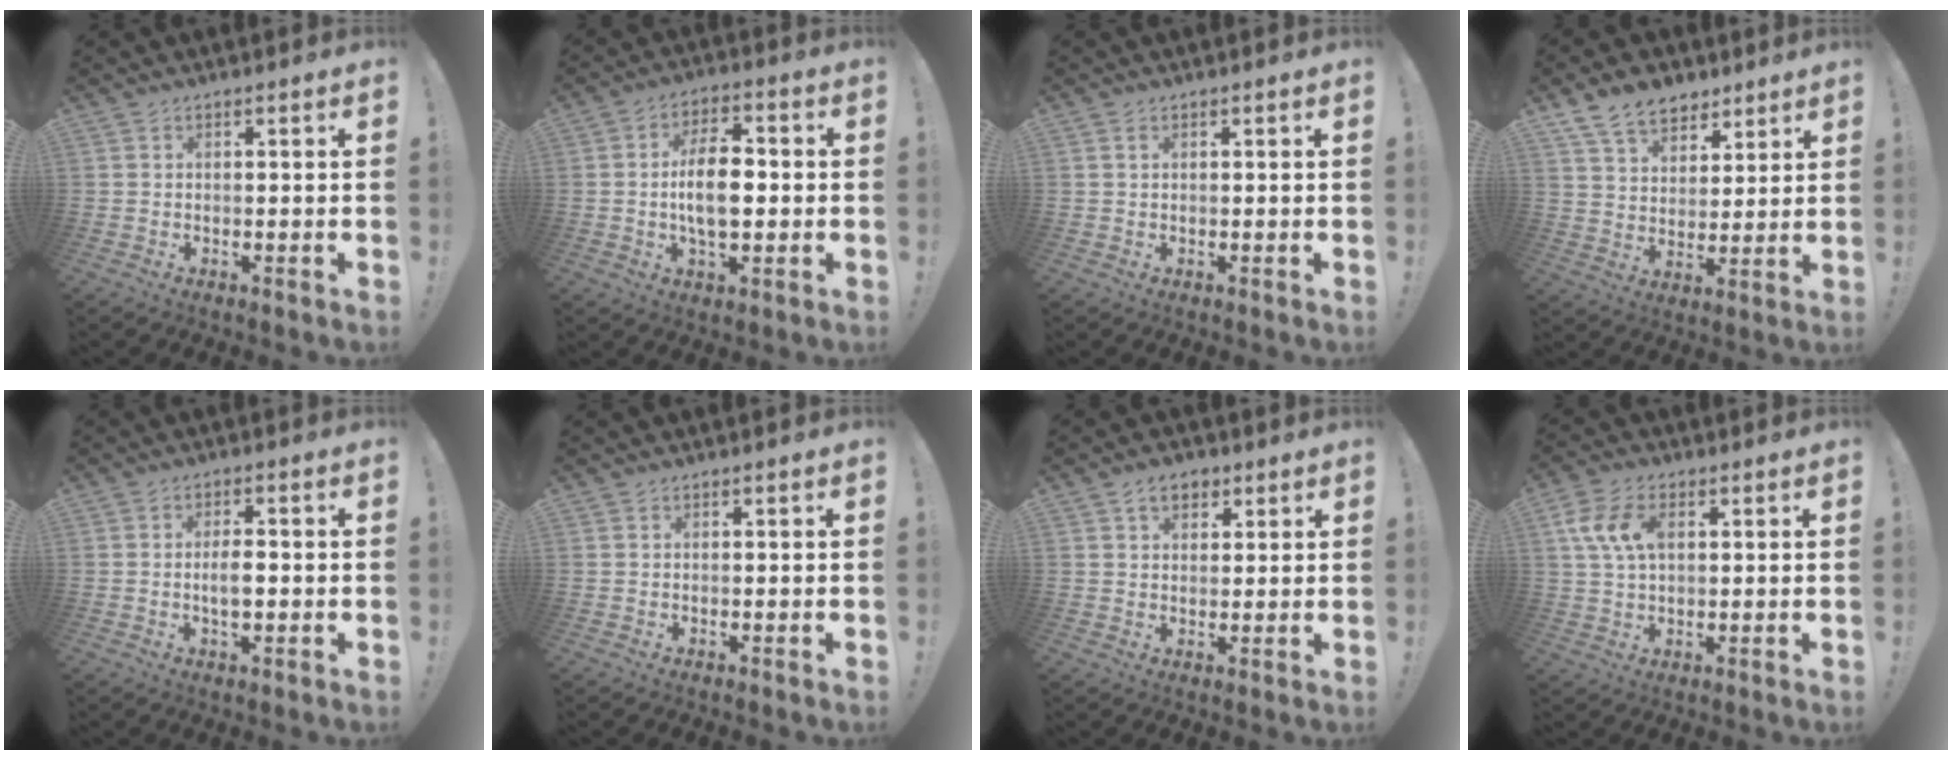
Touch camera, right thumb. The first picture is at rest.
{"total": 11.8, "force": [-1.1, 6.1, 10.0], "torque": [-0.178, 0.007, -0.023]}
{"total": 0.7, "force": [0.3, 0.4, 0.5], "torque": [-0.018, 0.004, 0.007]}
{"total": 11.8, "force": [7.9, 7.4, 4.4], "torque": [-0.084, -0.041, 0.157]}
{"total": 4.6, "force": [-0.8, 2.0, 4.1], "torque": [-0.067, 0.002, -0.019]}
{"total": 0.0}
{"total": 5.8, "force": [3.0, 3.9, 3.2], "torque": [-0.049, -0.001, 0.053]}
{"total": 10.1, "force": [2.7, 6.3, 7.4], "torque": [-0.143, 0.010, 0.052]}